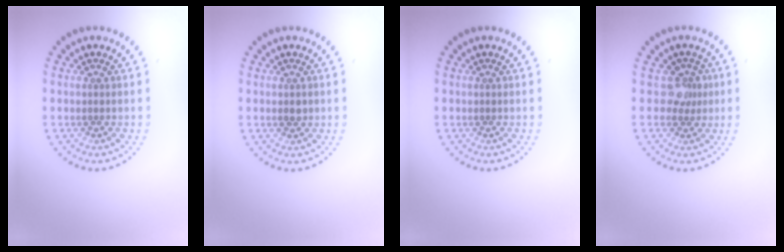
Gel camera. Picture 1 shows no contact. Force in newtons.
{"total": 0.9, "press": 0.9, "slide": 0.0}
{"total": 0.0}
{"total": 2.0, "press": 1.5, "slide": 1.3}